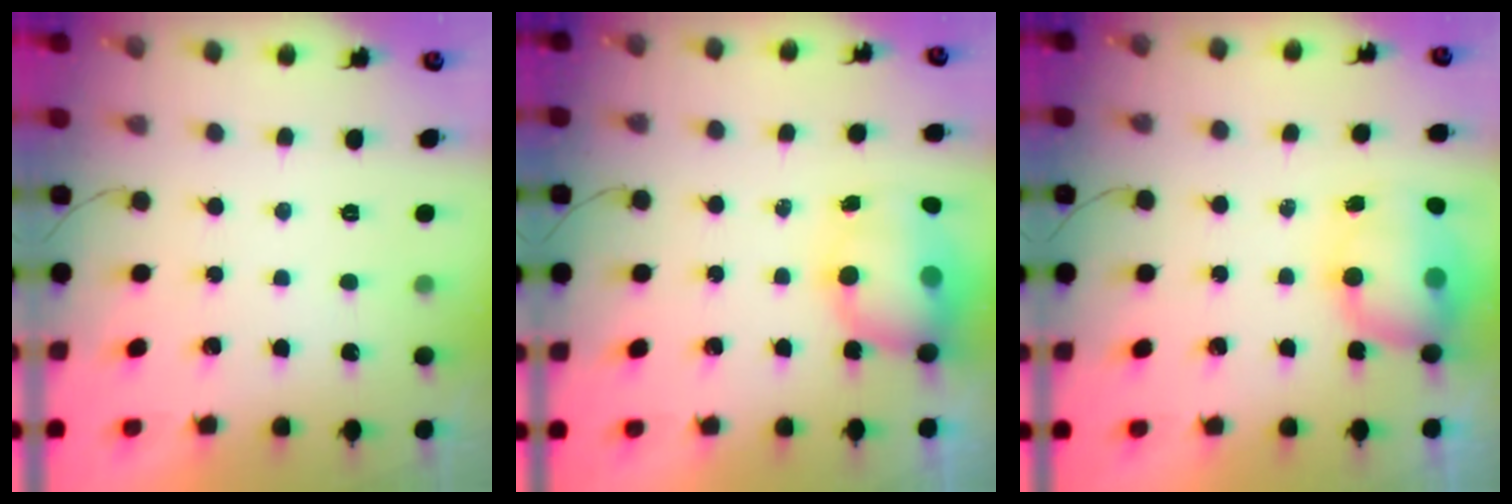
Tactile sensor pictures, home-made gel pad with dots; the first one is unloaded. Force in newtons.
{"total": 10.6, "press": 10.5, "slide": 1.4}
{"total": 9.4, "press": 8.5, "slide": 4.0}